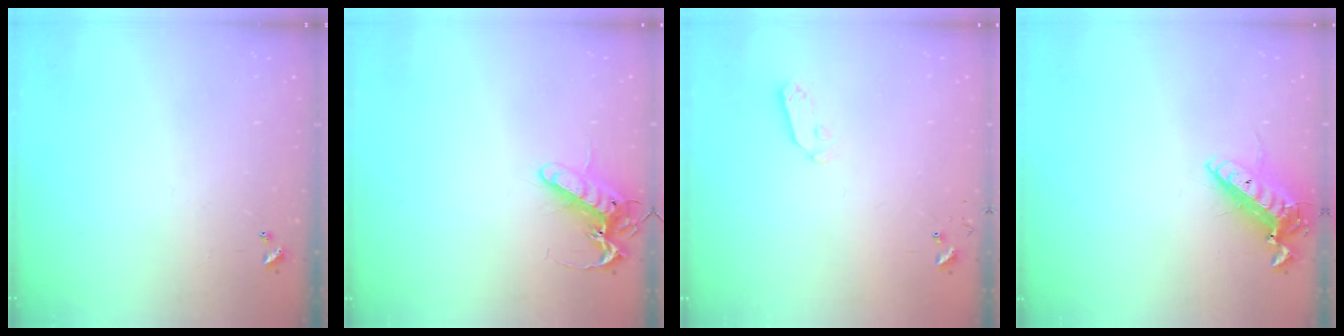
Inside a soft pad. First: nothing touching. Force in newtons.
{"total": 13.9, "press": 13.8, "slide": 1.7}
{"total": 5.6, "press": 5.6, "slide": 0.3}
{"total": 14.3, "press": 14.0, "slide": 2.8}